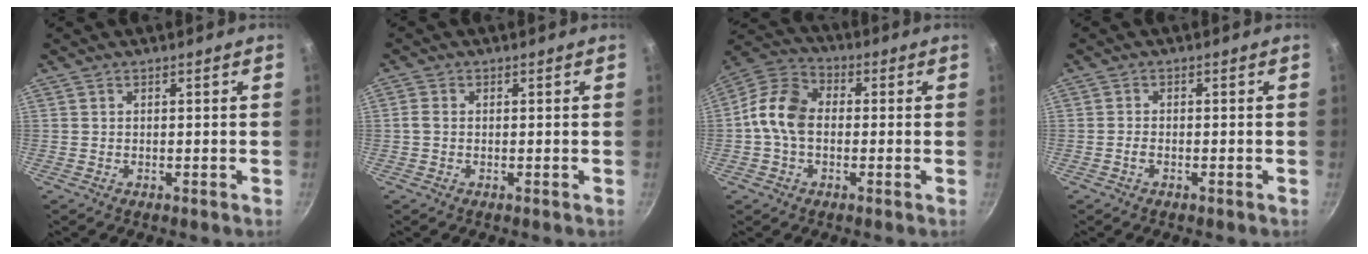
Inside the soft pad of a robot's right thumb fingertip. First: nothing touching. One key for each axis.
{"total": 1.6, "fx": -0.1, "fy": 1.2, "fz": 1.0, "tx": -0.023, "ty": 0.005, "tz": -0.005}
{"total": 10.4, "fx": -0.6, "fy": 7.5, "fz": 7.1, "tx": -0.115, "ty": 0.028, "tz": -0.034}
{"total": 1.3, "fx": -0.7, "fy": 0.6, "fz": 0.9, "tx": -0.024, "ty": 0.008, "tz": -0.018}